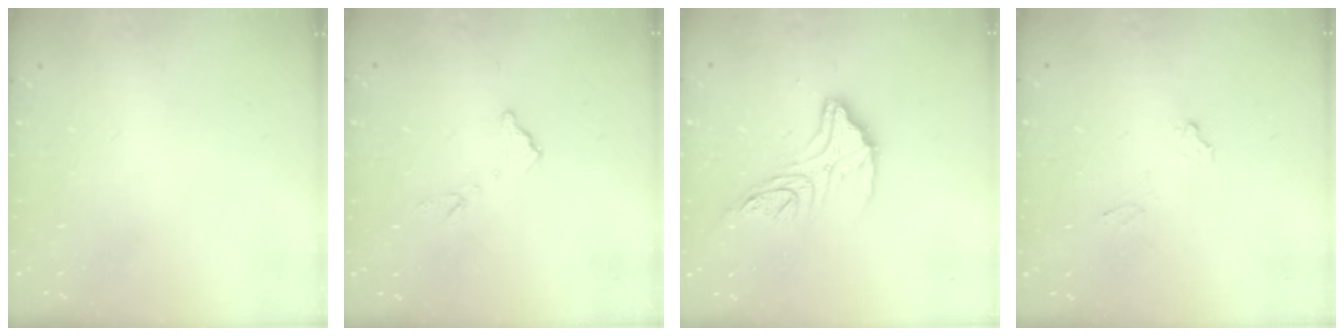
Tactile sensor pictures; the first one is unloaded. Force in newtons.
{"total": 7.5, "press": 7.5, "slide": 0.5}
{"total": 13.7, "press": 13.7, "slide": 1.1}
{"total": 7.1, "press": 7.1, "slide": 0.3}